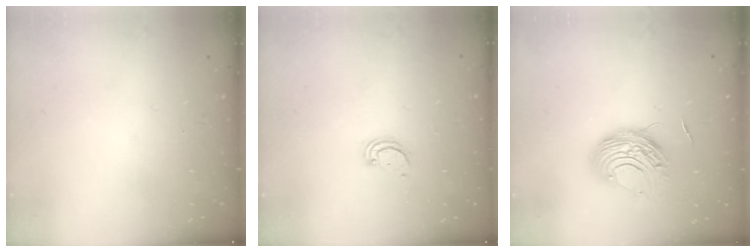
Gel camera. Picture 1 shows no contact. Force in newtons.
{"total": 2.2, "press": 2.2, "slide": 0.2}
{"total": 9.5, "press": 9.5, "slide": 0.7}